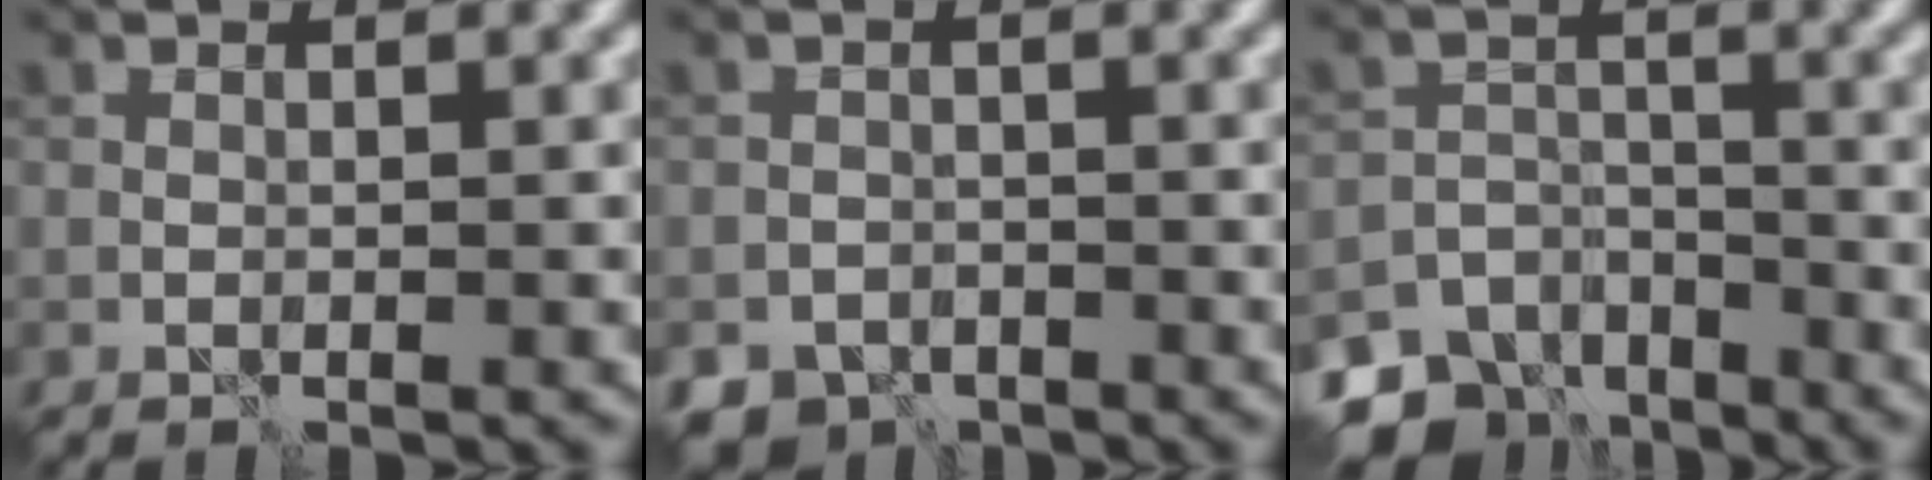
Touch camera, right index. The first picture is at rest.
{"total": 4.2, "force": [-3.4, 2.4, 0.8], "torque": [0.003, -0.001, -0.054]}
{"total": 8.7, "force": [-6.9, 4.9, 2.1], "torque": [-0.017, -0.010, -0.107]}